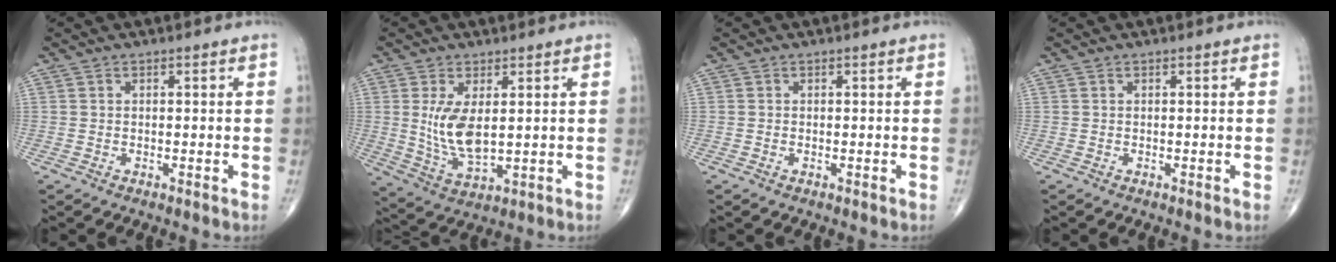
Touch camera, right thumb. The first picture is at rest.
{"total": 8.8, "force": [1.4, 4.0, 7.7], "torque": [-0.150, -0.021, 0.041]}
{"total": 0.0}
{"total": 0.0}